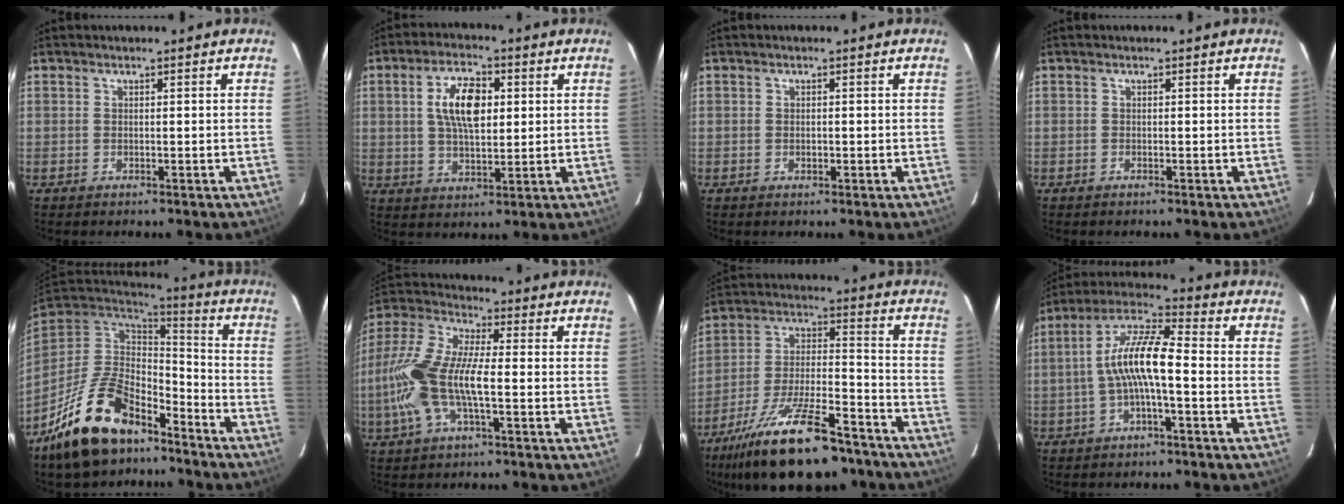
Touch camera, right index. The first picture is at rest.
{"total": 9.6, "force": [2.1, 4.6, 8.1], "torque": [-0.151, 0.013, 0.039]}
{"total": 1.0, "force": [-0.2, 0.8, 0.6], "torque": [-0.009, 0.002, -0.003]}
{"total": 0.0}
{"total": 20.5, "force": [-14.0, 9.4, 11.6], "torque": [-0.242, -0.006, -0.236]}
{"total": 15.0, "force": [-2.6, 4.9, 13.9], "torque": [-0.298, 0.003, -0.055]}
{"total": 23.3, "force": [-16.8, 7.3, 14.3], "torque": [-0.267, -0.024, -0.264]}
{"total": 10.1, "force": [-1.8, 2.0, 9.7], "torque": [-0.199, 0.021, -0.035]}